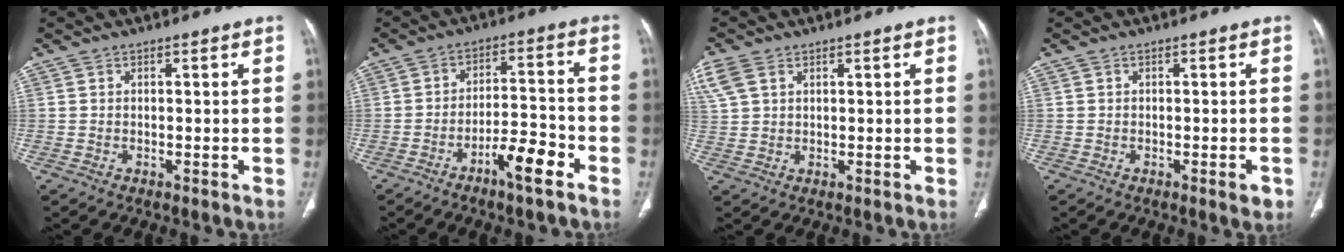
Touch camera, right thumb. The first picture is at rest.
{"total": 8.2, "force": [-5.0, 1.8, 6.2], "torque": [-0.103, 0.039, -0.082]}
{"total": 6.2, "force": [3.0, 3.9, 3.7], "torque": [-0.107, 0.014, 0.071]}
{"total": 2.1, "force": [-1.0, 0.5, 1.8], "torque": [-0.021, -0.002, -0.010]}